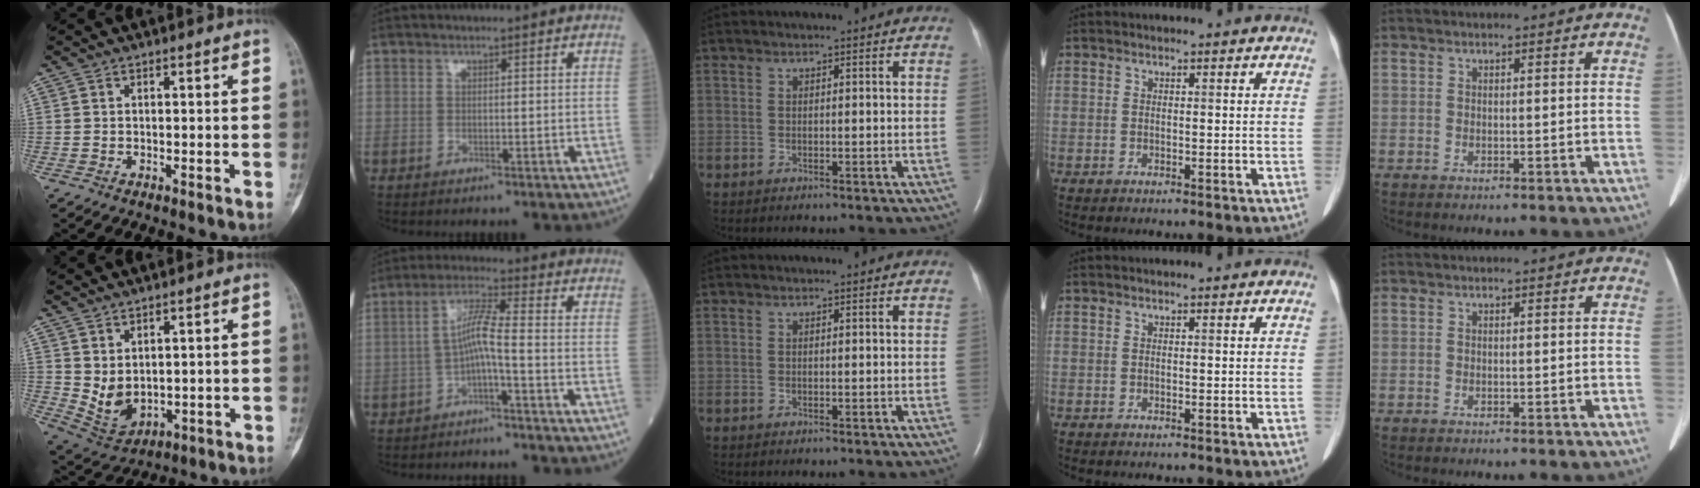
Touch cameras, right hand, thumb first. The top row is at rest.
{"thumb": {"total": 6.8, "force": [0.8, 4.6, 5.0], "torque": [-0.072, -0.014, 0.041]}, "index": {"total": 5.1, "force": [-1.4, -0.1, 4.9], "torque": [-0.100, 0.019, -0.023]}}